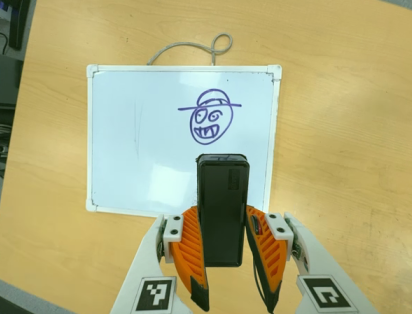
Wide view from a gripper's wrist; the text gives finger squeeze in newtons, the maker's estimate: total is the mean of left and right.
{"total": 4.6, "left": 3.0, "right": 6.3}